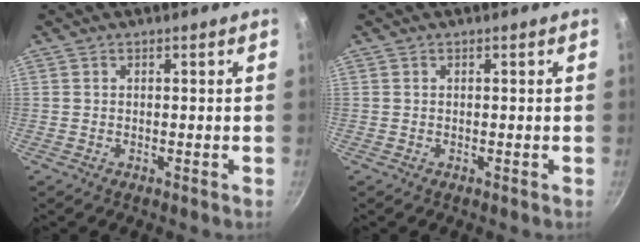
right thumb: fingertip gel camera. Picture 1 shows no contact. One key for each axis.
{"total": 0.0}